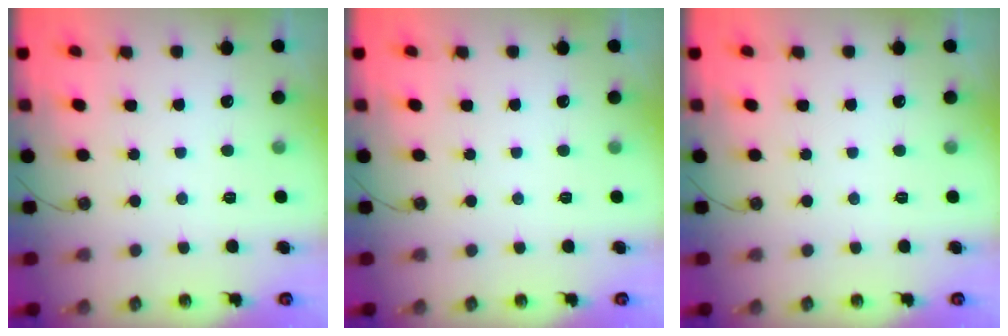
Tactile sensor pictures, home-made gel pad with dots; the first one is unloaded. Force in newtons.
{"total": 0.0}
{"total": 0.0}